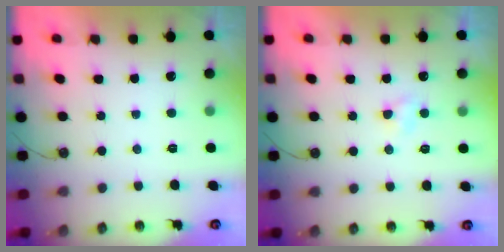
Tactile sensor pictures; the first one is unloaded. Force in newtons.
{"total": 2.9, "press": 2.8, "slide": 0.5}